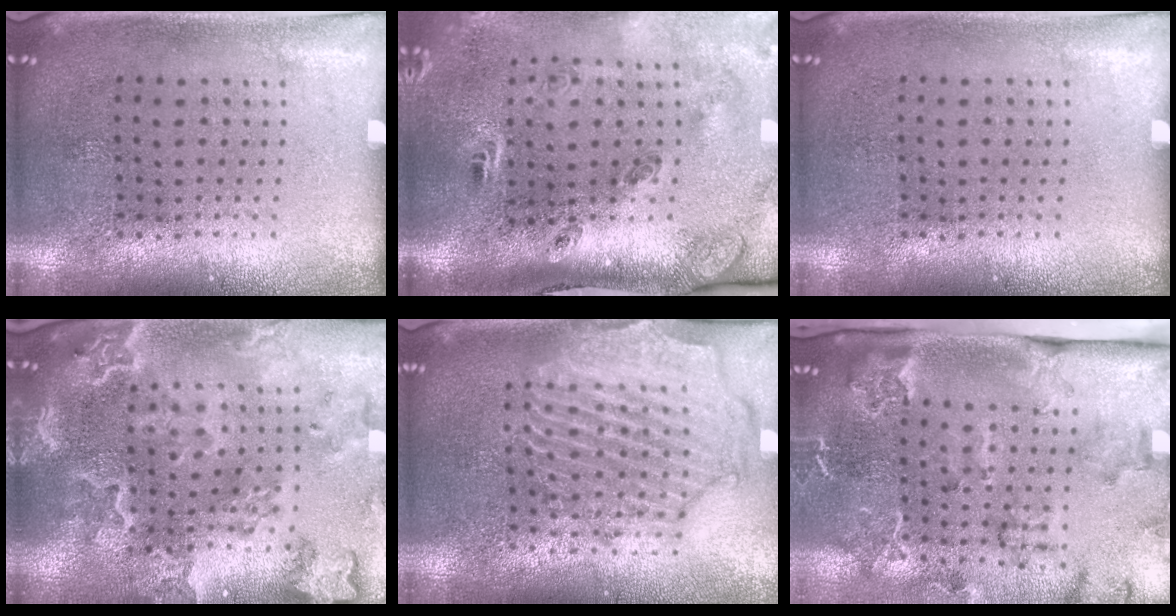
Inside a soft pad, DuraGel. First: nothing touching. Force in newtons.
{"total": 3.0, "press": 1.9, "slide": 2.4}
{"total": 0.0}
{"total": 2.7, "press": 2.5, "slide": 0.9}
{"total": 2.2, "press": 2.1, "slide": 0.8}
{"total": 2.5, "press": 2.3, "slide": 0.9}